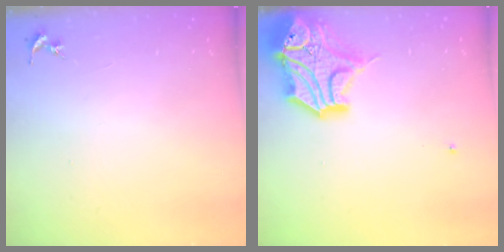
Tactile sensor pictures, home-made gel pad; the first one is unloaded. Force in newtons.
{"total": 18.1, "press": 17.9, "slide": 2.4}